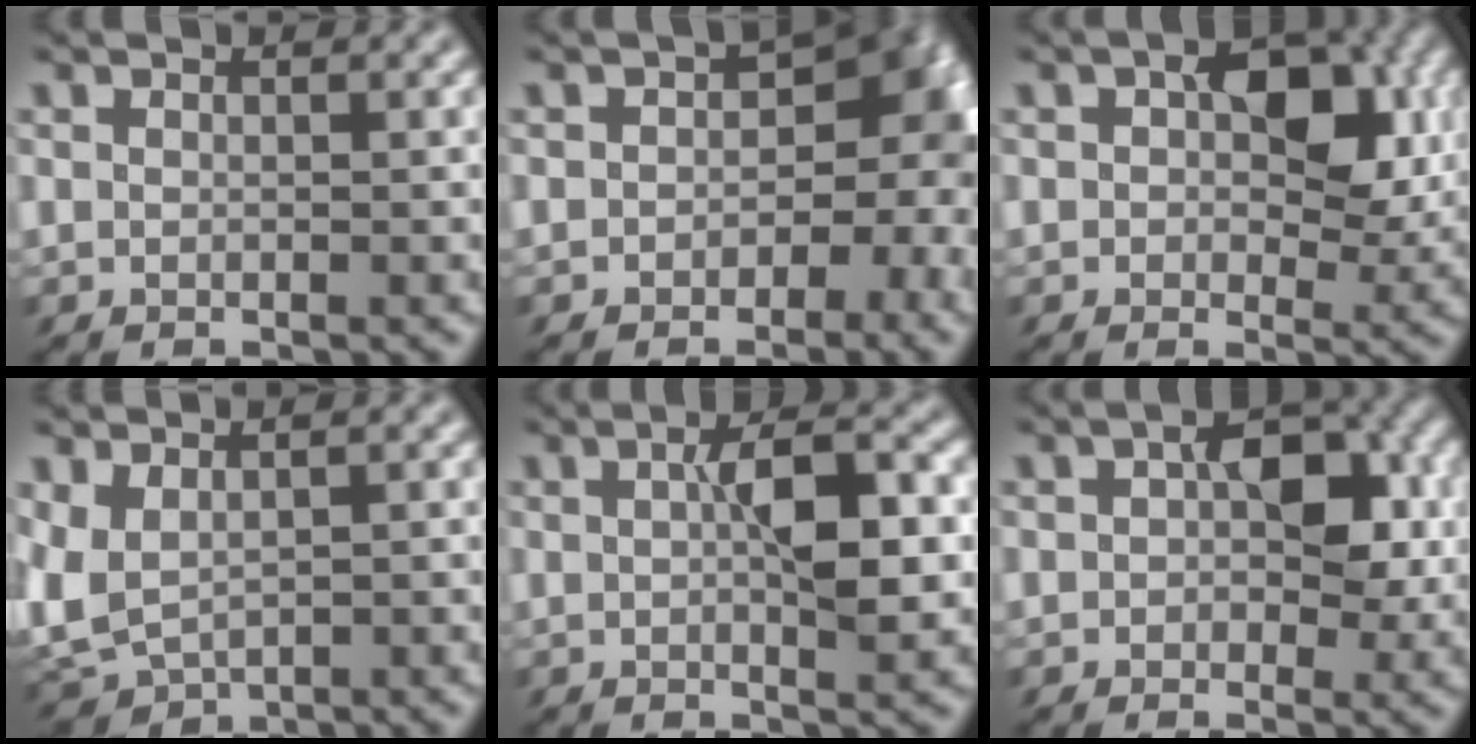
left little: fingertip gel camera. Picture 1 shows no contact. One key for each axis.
{"total": 12.1, "fx": -1.6, "fy": 8.1, "fz": 8.8, "tx": -0.105, "ty": -0.031, "tz": -0.027}
{"total": 8.8, "fx": 1.5, "fy": 5.3, "fz": 6.8, "tx": -0.116, "ty": -0.001, "tz": 0.022}
{"total": 4.9, "fx": -0.9, "fy": 2.5, "fz": 4.0, "tx": -0.093, "ty": -0.007, "tz": -0.012}
{"total": 5.7, "fx": 0.5, "fy": 2.5, "fz": 5.1, "tx": -0.089, "ty": 0.006, "tz": 0.004}
{"total": 7.5, "fx": 0.5, "fy": 4.5, "fz": 5.9, "tx": -0.095, "ty": 0.001, "tz": 0.006}